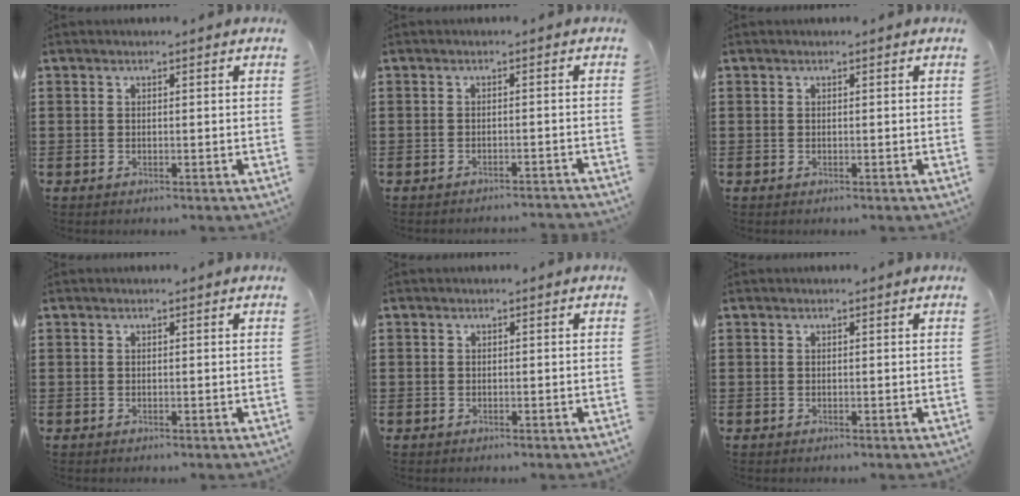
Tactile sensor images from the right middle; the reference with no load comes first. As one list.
[{"total": 1.4, "force": [-1.4, -0.1, 0.2], "torque": [-0.005, 0.004, -0.029]}, {"total": 0.0}, {"total": 0.0}, {"total": 0.7, "force": [-0.2, 0.7, 0.1], "torque": [-0.003, 0.004, -0.004]}, {"total": 0.0}]